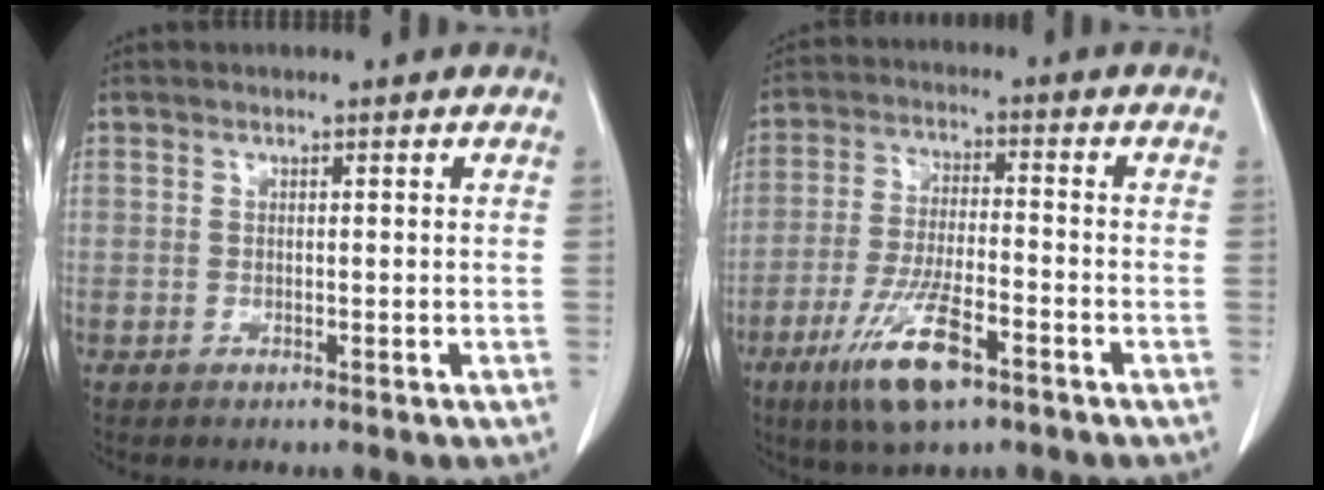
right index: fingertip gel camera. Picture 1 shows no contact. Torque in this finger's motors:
{"motor_torque": [1.41, -0.73, 0.35, 0.17]}